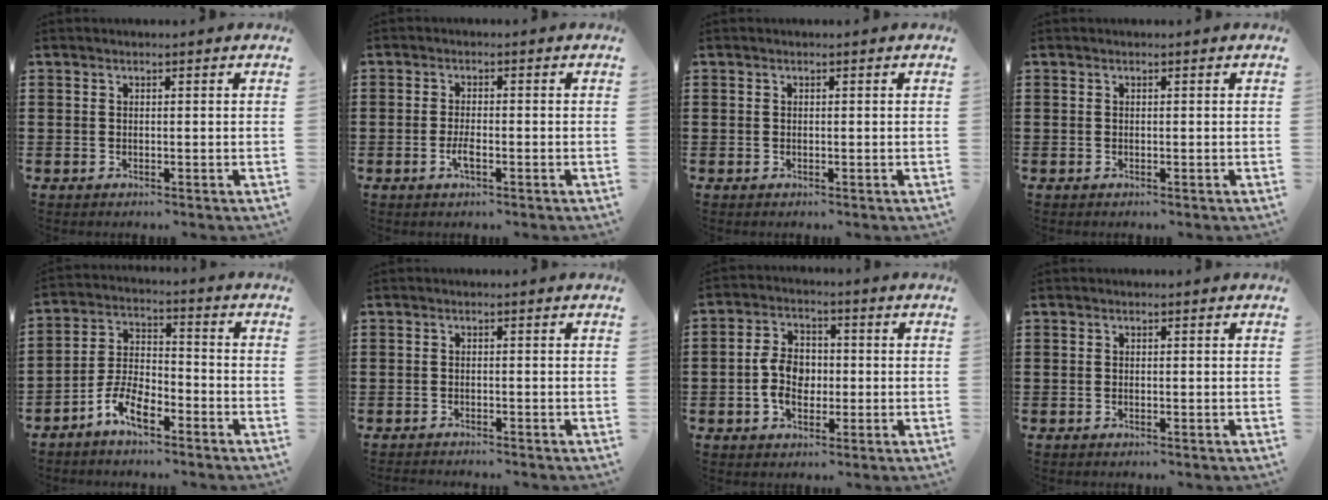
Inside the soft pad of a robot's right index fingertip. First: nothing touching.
{"total": 2.4, "force": [-1.0, 0.6, 2.1], "torque": [-0.047, -0.006, -0.018]}
{"total": 0.0}
{"total": 0.0}
{"total": 7.0, "force": [-4.4, 2.9, 4.6], "torque": [-0.110, 0.005, -0.089]}
{"total": 0.9, "force": [-0.9, 0.0, -0.1], "torque": [0.000, 0.002, -0.020]}
{"total": 6.0, "force": [-1.0, 4.0, 4.3], "torque": [-0.099, 0.005, -0.021]}
{"total": 0.0}